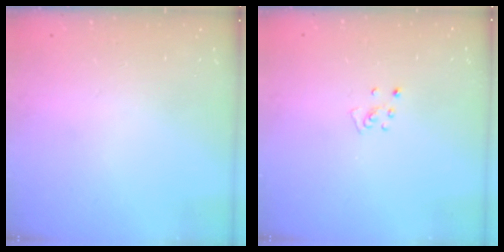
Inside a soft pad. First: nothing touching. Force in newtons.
{"total": 3.7, "press": 3.7, "slide": 0.3}